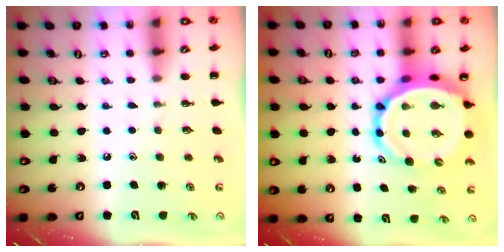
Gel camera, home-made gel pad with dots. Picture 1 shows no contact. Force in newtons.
{"total": 11.8, "press": 11.3, "slide": 3.3}